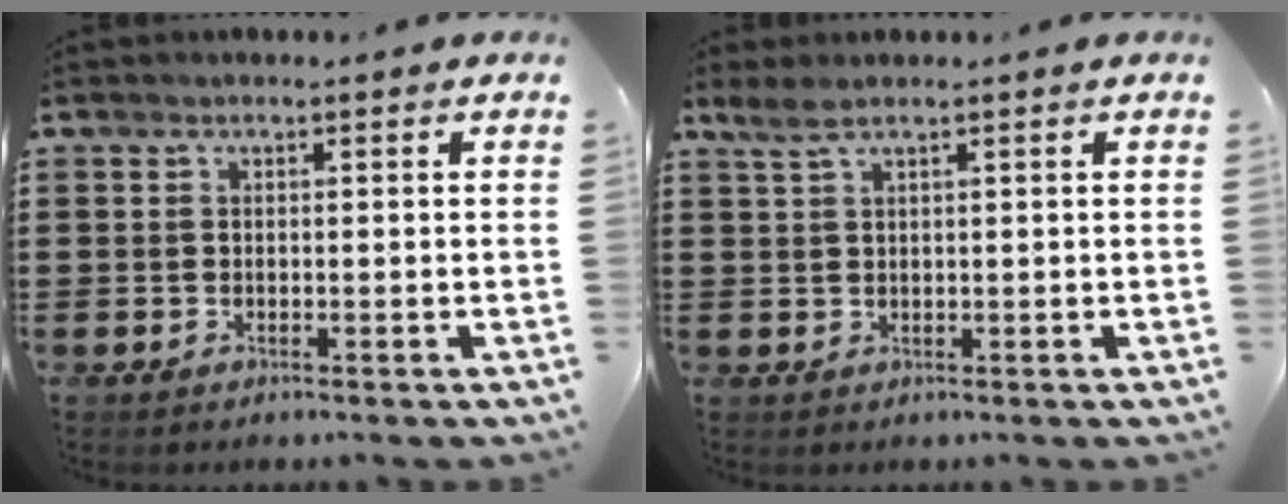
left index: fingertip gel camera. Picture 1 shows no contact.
{"total": 1.9, "force": [1.1, 0.3, 1.6], "torque": [-0.033, 0.001, 0.020]}